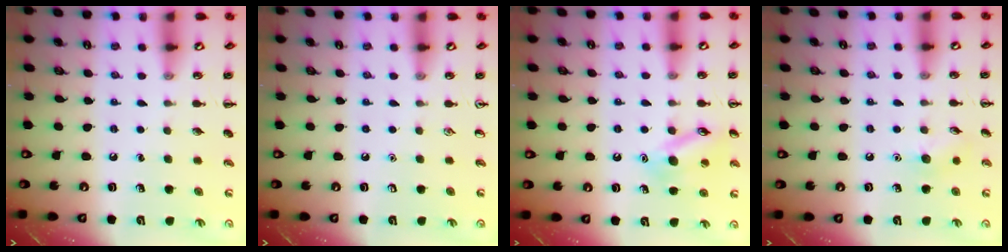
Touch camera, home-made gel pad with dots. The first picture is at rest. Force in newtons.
{"total": 0.0}
{"total": 12.5, "press": 12.4, "slide": 1.9}
{"total": 6.7, "press": 6.5, "slide": 1.6}